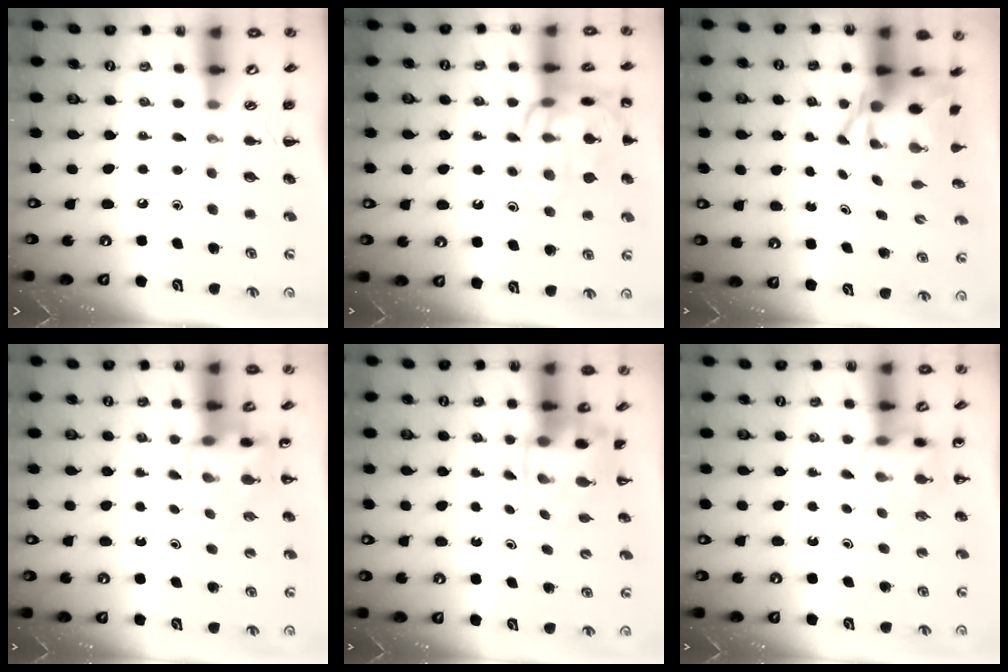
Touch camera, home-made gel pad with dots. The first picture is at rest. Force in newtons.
{"total": 16.4, "press": 16.4, "slide": 0.5}
{"total": 5.4, "press": 5.2, "slide": 1.2}
{"total": 4.6, "press": 4.5, "slide": 1.0}
{"total": 3.5, "press": 3.4, "slide": 0.8}
{"total": 5.2, "press": 5.2, "slide": 0.6}